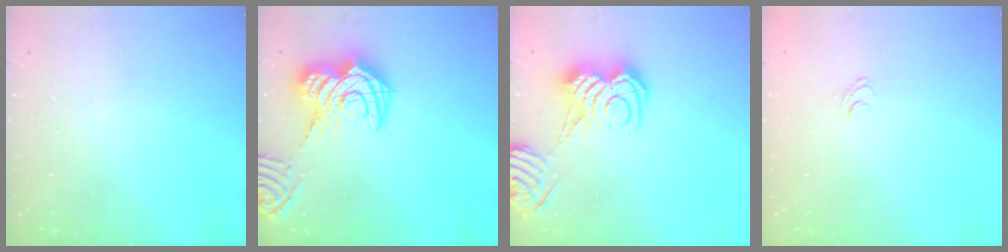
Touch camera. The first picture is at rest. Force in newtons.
{"total": 20.4, "press": 20.3, "slide": 2.1}
{"total": 9.6, "press": 9.5, "slide": 1.1}
{"total": 4.3, "press": 4.0, "slide": 1.4}